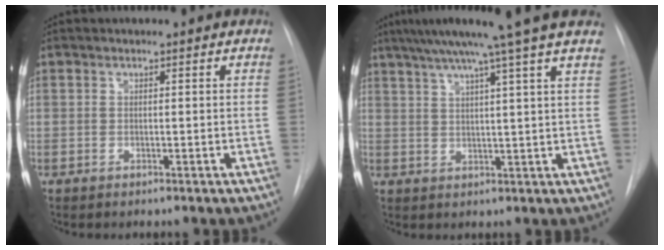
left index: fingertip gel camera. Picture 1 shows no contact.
{"total": 13.8, "force": [10.5, -1.9, 8.8], "torque": [-0.138, 0.018, 0.134]}